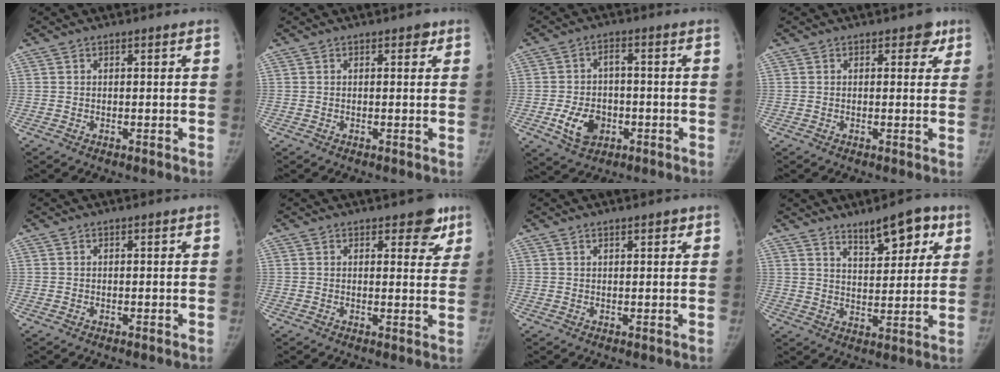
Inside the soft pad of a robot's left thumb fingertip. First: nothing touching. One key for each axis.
{"total": 1.2, "fx": 0.7, "fy": 0.8, "fz": 0.7, "tx": 0.002, "ty": -0.001, "tz": 0.004}
{"total": 8.2, "fx": -2.8, "fy": 5.7, "fz": 5.2, "tx": -0.081, "ty": 0.014, "tz": -0.043}
{"total": 2.8, "fx": 1.5, "fy": 1.9, "fz": 1.5, "tx": 0.009, "ty": -0.004, "tz": 0.012}
{"total": 0.0}
{"total": 5.5, "fx": 3.5, "fy": 2.7, "fz": 3.3, "tx": -0.005, "ty": -0.016, "tz": 0.039}
{"total": 1.9, "fx": 1.3, "fy": 0.7, "fz": 1.2, "tx": -0.012, "ty": -0.005, "tz": 0.017}
{"total": 9.6, "fx": 5.9, "fy": 3.8, "fz": 6.6, "tx": -0.073, "ty": -0.030, "tz": 0.095}